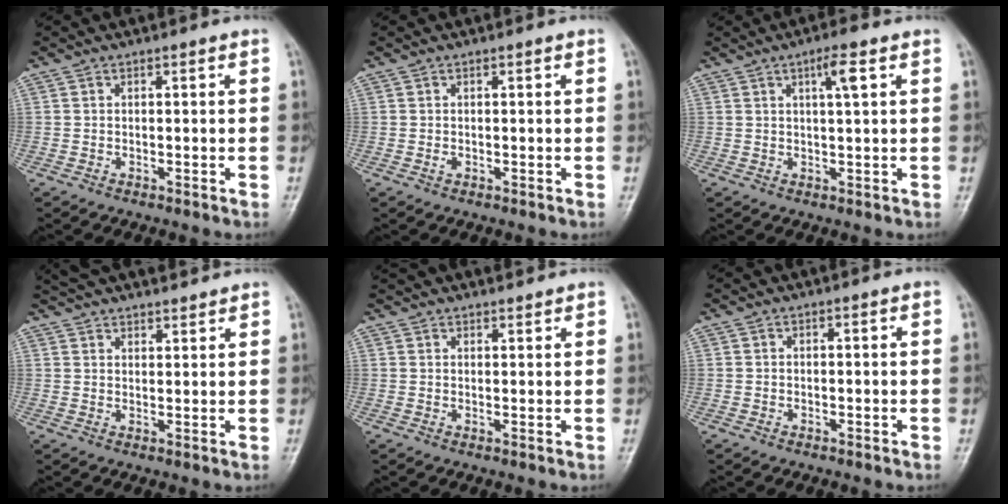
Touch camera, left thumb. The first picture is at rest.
{"total": 0.8, "force": [0.2, 0.5, 0.6], "torque": [-0.008, 0.001, 0.005]}
{"total": 4.0, "force": [1.7, 0.5, 3.6], "torque": [-0.064, -0.001, 0.030]}
{"total": 10.6, "force": [9.5, 2.8, 3.9], "torque": [-0.041, 0.005, 0.153]}
{"total": 3.4, "force": [3.2, 0.8, 0.9], "torque": [0.002, 0.006, 0.050]}
{"total": 0.0}